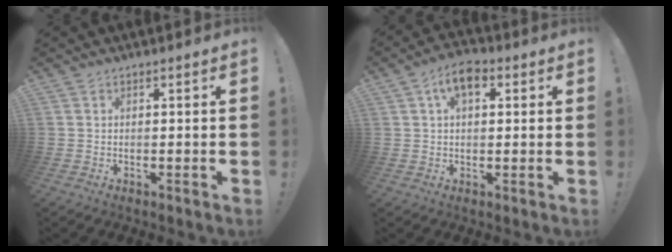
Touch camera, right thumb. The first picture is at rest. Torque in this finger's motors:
{"motor_torque": [-0.10, 0.11, 0.03, 0.03, 0.00]}